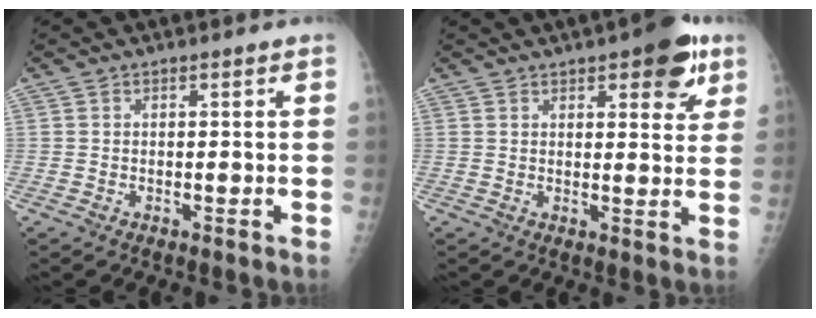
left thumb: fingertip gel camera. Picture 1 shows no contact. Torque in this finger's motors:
{"motor_torque": [0.98, 0.82, 0.69, -0.51, 0.07]}